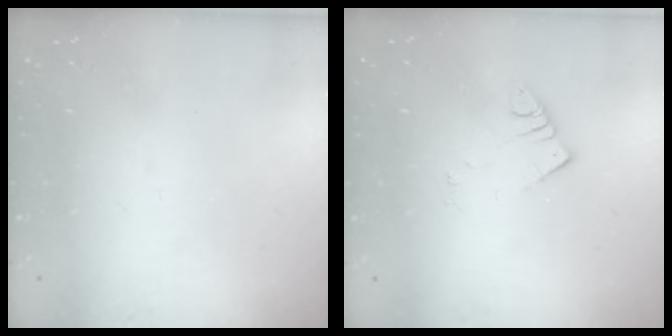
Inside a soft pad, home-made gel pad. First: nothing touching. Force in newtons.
{"total": 2.6, "press": 2.6, "slide": 0.1}